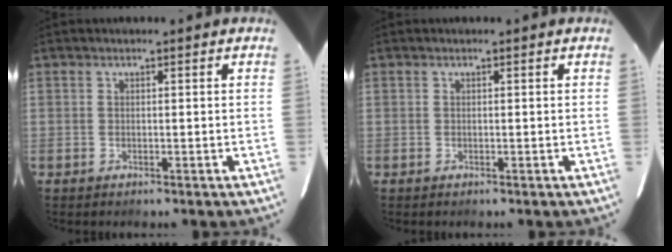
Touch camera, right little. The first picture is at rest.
{"total": 0.0}